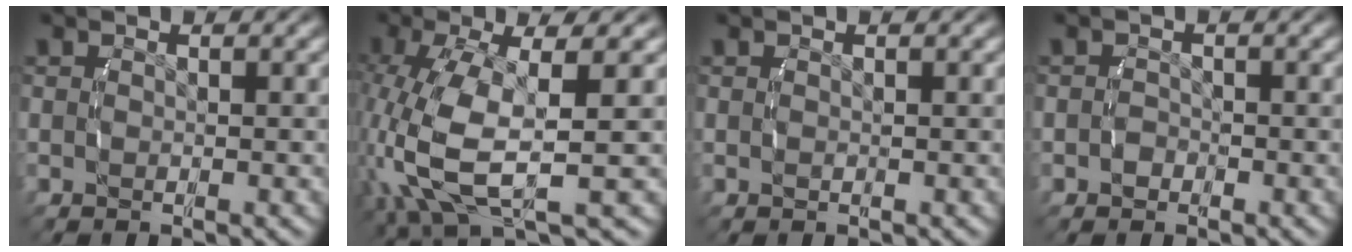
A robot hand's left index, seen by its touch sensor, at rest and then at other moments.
{"total": 8.1, "force": [-1.0, 3.7, 7.1], "torque": [-0.171, -0.037, 0.010]}
{"total": 0.0}
{"total": 0.9, "force": [-0.7, 0.5, 0.0], "torque": [-0.002, -0.004, -0.011]}